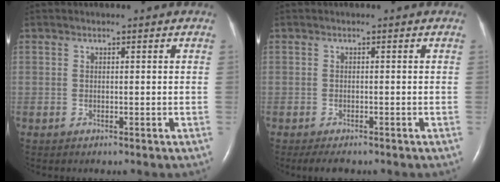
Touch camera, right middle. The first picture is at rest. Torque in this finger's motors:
{"motor_torque": [0.26, -0.21, -0.01, 0.00]}